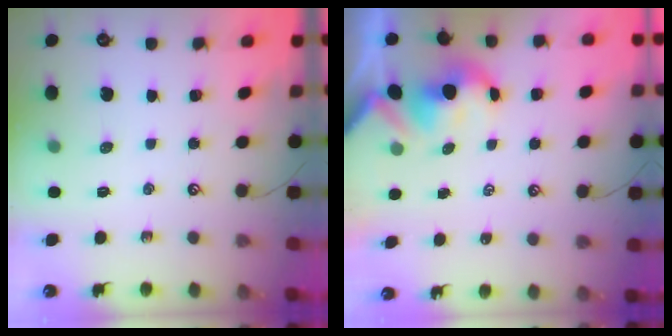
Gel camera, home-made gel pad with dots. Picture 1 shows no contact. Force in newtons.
{"total": 1.7, "press": 1.7, "slide": 0.2}